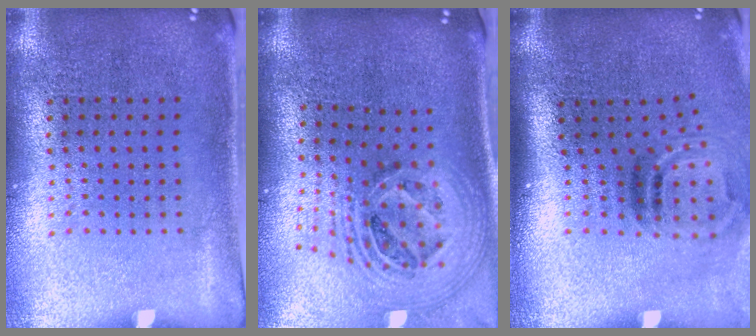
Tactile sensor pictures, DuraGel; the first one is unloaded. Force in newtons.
{"total": 2.8, "press": 1.8, "slide": 2.1}
{"total": 2.0, "press": 1.3, "slide": 1.6}